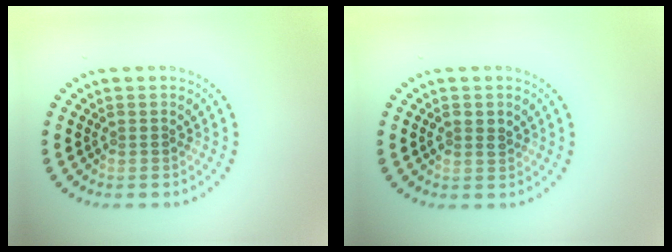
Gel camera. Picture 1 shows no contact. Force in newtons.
{"total": 1.4, "press": 1.4, "slide": 0.2}